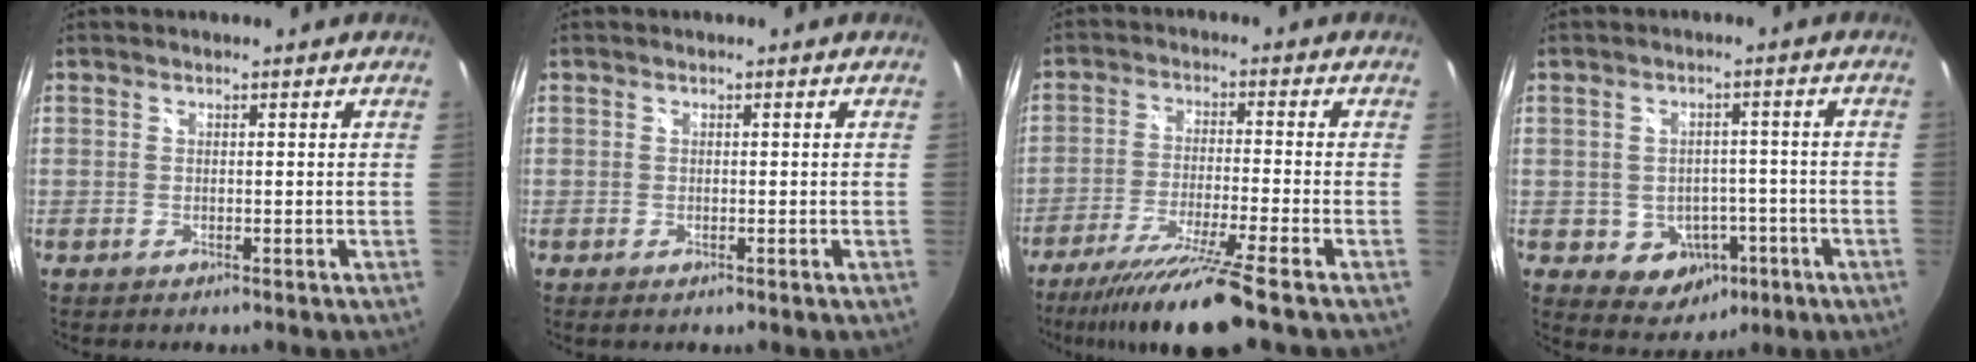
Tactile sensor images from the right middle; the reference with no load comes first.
{"total": 0.5, "force": [-0.2, 0.1, 0.5], "torque": [-0.006, -0.001, -0.005]}
{"total": 13.3, "force": [-10.7, -1.4, 7.8], "torque": [-0.166, -0.032, -0.185]}
{"total": 8.3, "force": [-2.9, 7.0, 3.5], "torque": [-0.079, 0.008, -0.015]}